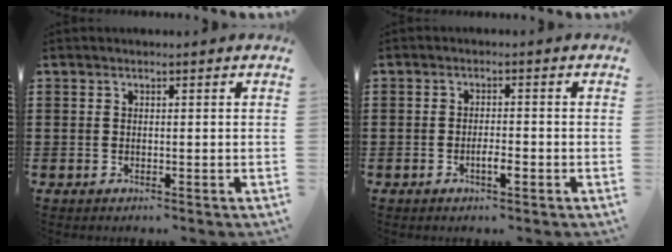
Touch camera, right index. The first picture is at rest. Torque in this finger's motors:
{"motor_torque": [0.19, -0.15, 0.04, 0.02]}